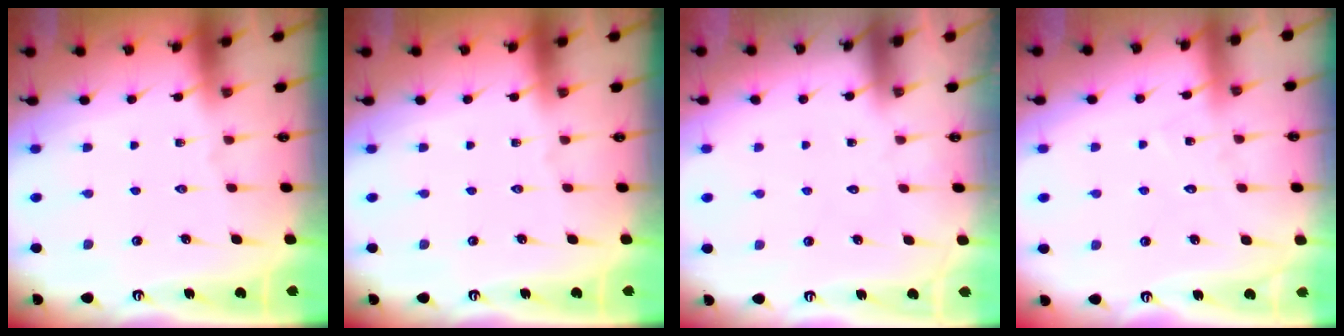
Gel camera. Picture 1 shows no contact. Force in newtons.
{"total": 0.0}
{"total": 1.5, "press": 1.5, "slide": 0.2}
{"total": 6.7, "press": 6.7, "slide": 0.5}